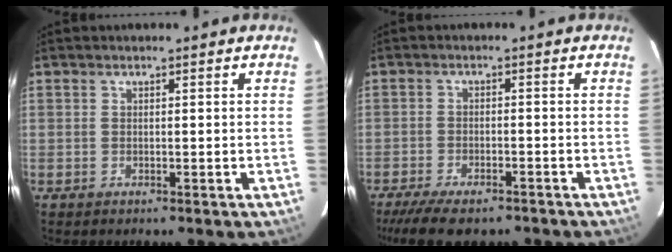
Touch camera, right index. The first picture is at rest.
{"total": 10.8, "force": [-8.8, 3.3, 5.4], "torque": [-0.125, -0.027, -0.141]}